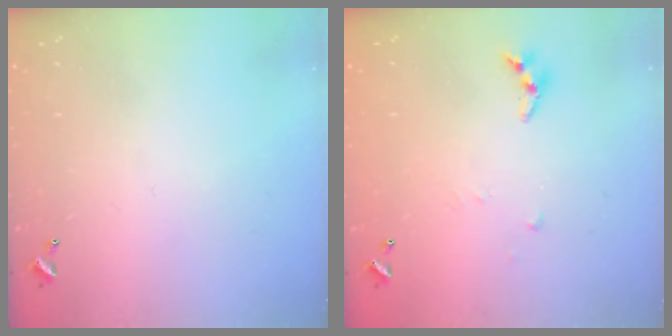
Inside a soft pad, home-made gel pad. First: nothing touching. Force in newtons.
{"total": 4.4, "press": 4.4, "slide": 0.3}